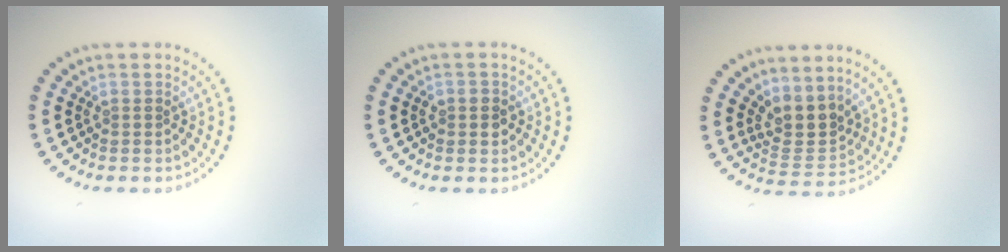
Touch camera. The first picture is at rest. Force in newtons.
{"total": 1.4, "press": 1.4, "slide": 0.4}
{"total": 3.2, "press": 2.5, "slide": 2.0}